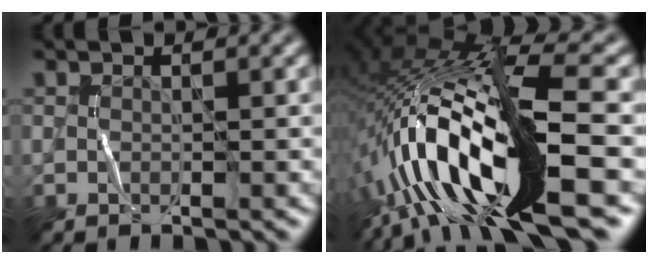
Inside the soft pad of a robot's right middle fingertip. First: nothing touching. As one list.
[{"total": 17.0, "force": [-3.4, 4.7, 15.9], "torque": [-0.309, 0.032, -0.064]}]